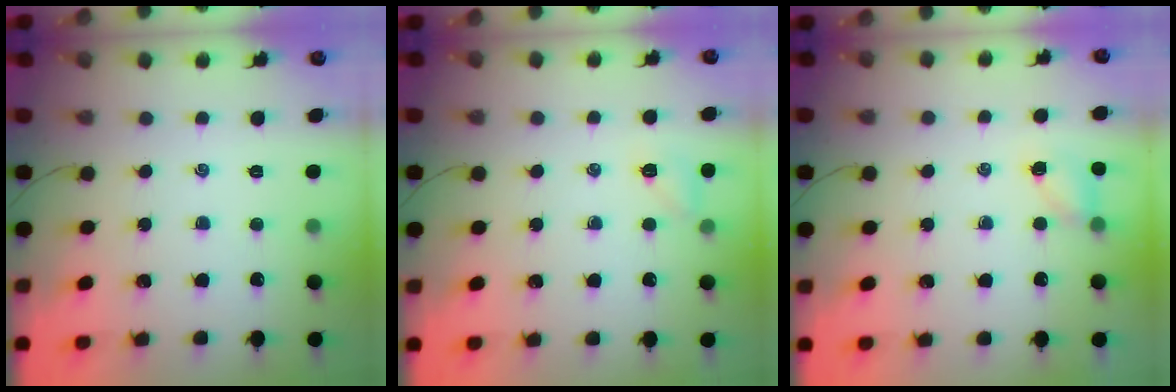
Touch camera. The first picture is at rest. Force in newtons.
{"total": 6.1, "press": 6.0, "slide": 1.4}
{"total": 5.5, "press": 5.3, "slide": 1.4}